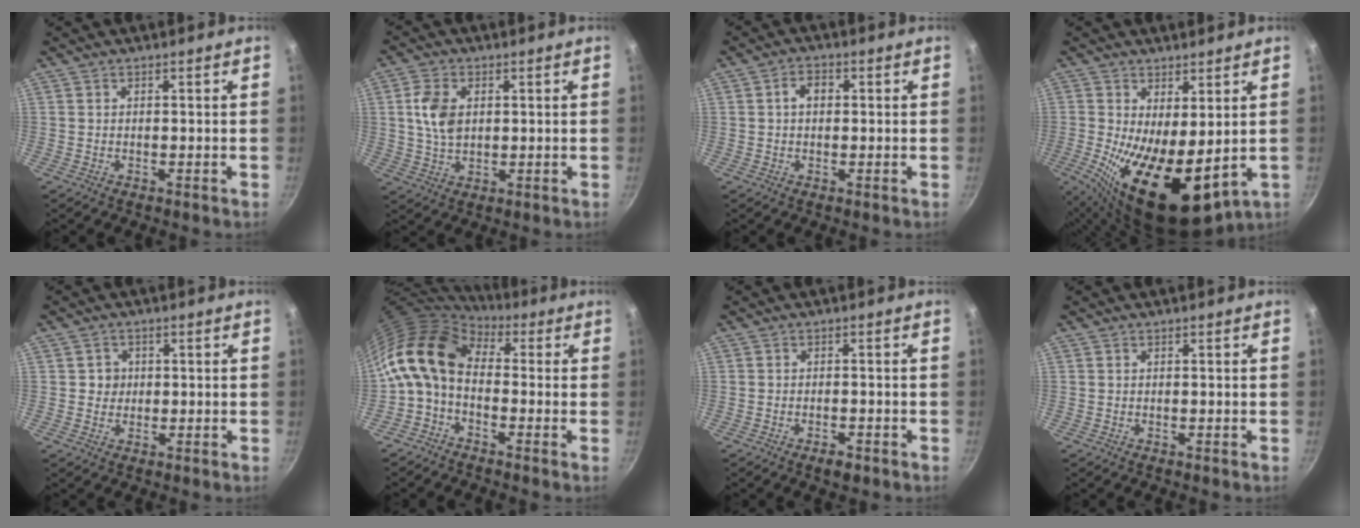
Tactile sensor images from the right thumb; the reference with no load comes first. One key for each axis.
{"total": 7.4, "fx": 1.4, "fy": 5.0, "fz": 5.4, "tx": -0.092, "ty": -0.001, "tz": 0.027}
{"total": 3.4, "fx": 0.4, "fy": 2.5, "fz": 2.3, "tx": -0.026, "ty": 0.010, "tz": 0.002}
{"total": 13.8, "fx": -0.8, "fy": 6.1, "fz": 12.3, "tx": -0.187, "ty": -0.018, "tz": 0.003}
{"total": 2.6, "fx": 0.3, "fy": 2.6, "fz": 0.7, "tx": 0.007, "ty": 0.002, "tz": 0.000}
{"total": 11.3, "fx": -0.2, "fy": 7.6, "fz": 8.3, "tx": -0.146, "ty": 0.027, "tz": -0.028}
{"total": 2.7, "fx": -1.7, "fy": 1.1, "fz": 1.8, "tx": -0.028, "ty": 0.011, "tz": -0.026}
{"total": 0.0}